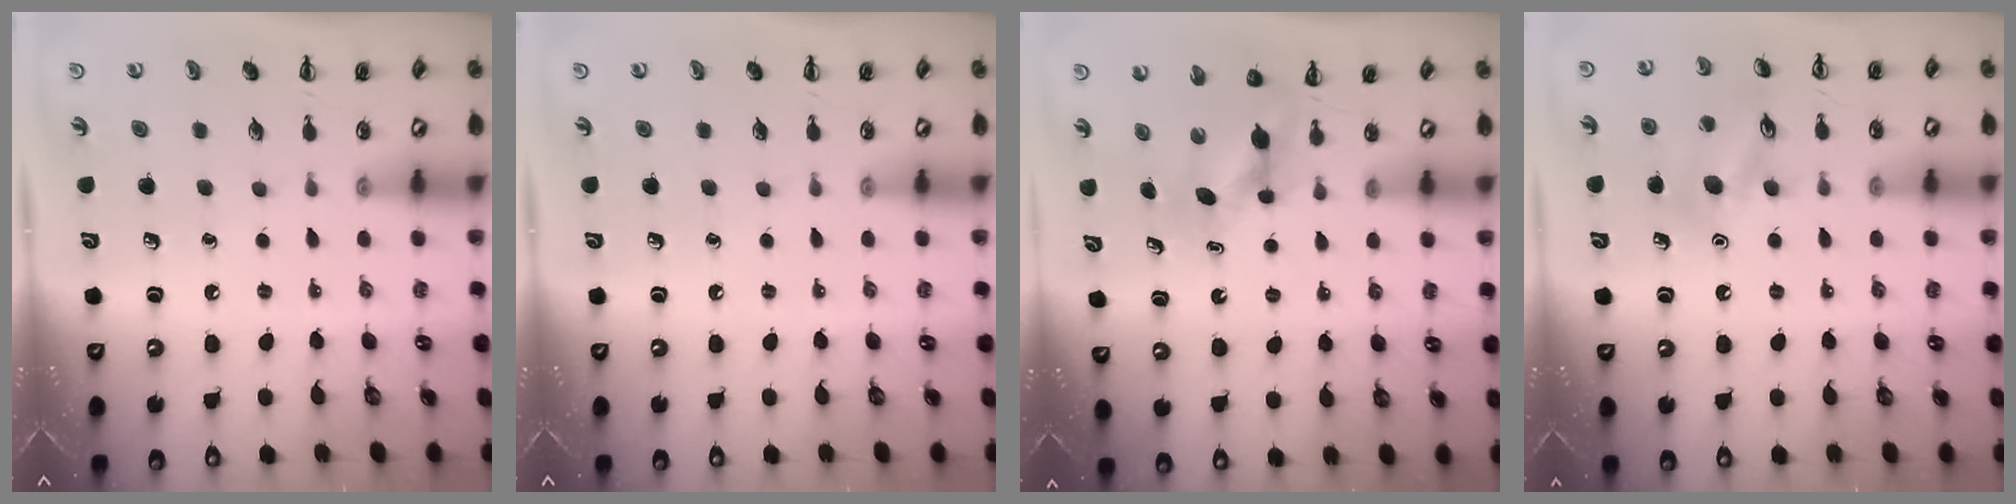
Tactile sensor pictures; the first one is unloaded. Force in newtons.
{"total": 0.0}
{"total": 5.0, "press": 5.0, "slide": 0.3}
{"total": 12.1, "press": 12.1, "slide": 1.0}